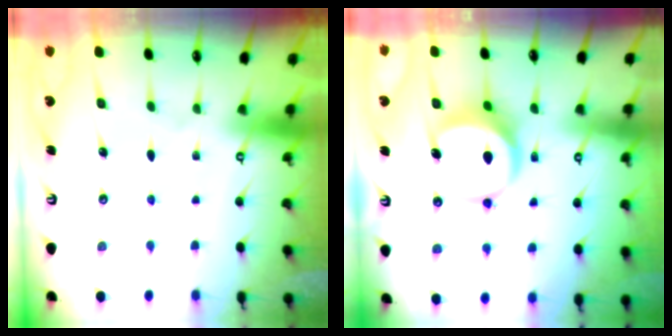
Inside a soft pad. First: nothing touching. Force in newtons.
{"total": 7.7, "press": 7.6, "slide": 0.8}